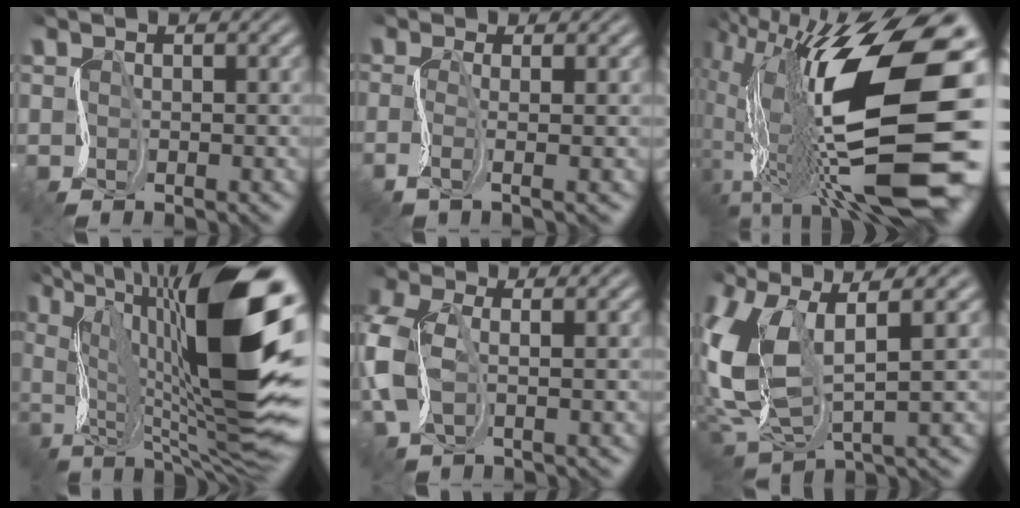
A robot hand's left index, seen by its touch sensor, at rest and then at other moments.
{"total": 2.1, "force": [-0.4, 0.4, 2.0], "torque": [-0.048, -0.006, -0.018]}
{"total": 14.9, "force": [1.5, 6.1, 13.5], "torque": [-0.259, 0.017, 0.020]}
{"total": 18.1, "force": [0.7, 6.6, 16.8], "torque": [-0.288, 0.032, -0.007]}
{"total": 4.7, "force": [0.8, 2.5, 4.0], "torque": [-0.113, 0.006, 0.003]}
{"total": 8.0, "force": [3.0, 3.6, 6.5], "torque": [-0.184, -0.005, 0.060]}